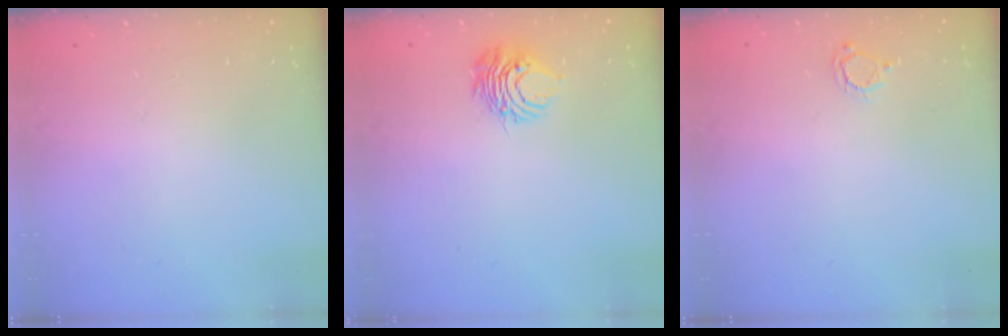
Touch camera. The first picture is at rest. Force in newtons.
{"total": 6.9, "press": 6.9, "slide": 0.5}
{"total": 3.7, "press": 3.7, "slide": 0.3}